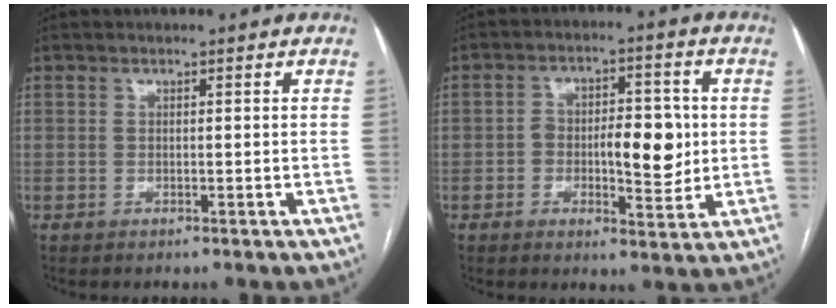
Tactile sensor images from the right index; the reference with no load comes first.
{"total": 9.1, "force": [-0.5, 4.0, 8.2], "torque": [-0.121, 0.016, -0.001]}